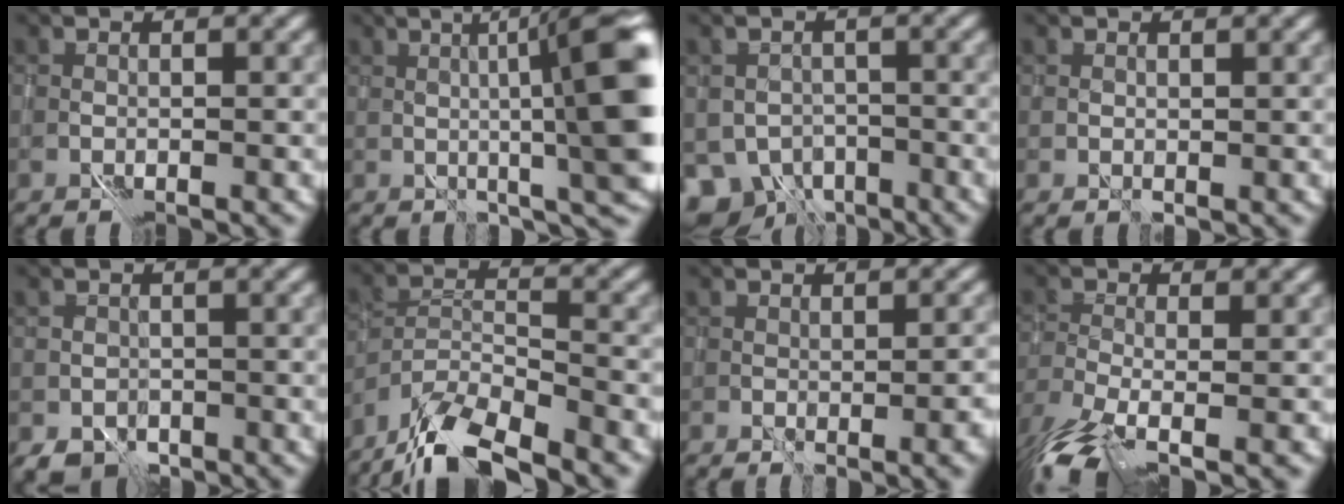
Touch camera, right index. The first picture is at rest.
{"total": 10.8, "force": [2.4, 1.6, 10.4], "torque": [-0.123, 0.021, 0.042]}
{"total": 4.6, "force": [-2.4, 3.6, 1.8], "torque": [-0.019, -0.015, -0.036]}
{"total": 1.3, "force": [1.3, 0.0, -0.2], "torque": [0.005, 0.005, 0.025]}
{"total": 2.0, "force": [-0.9, 1.6, 0.8], "torque": [-0.004, -0.001, -0.015]}
{"total": 8.3, "force": [-6.8, 1.8, 4.3], "torque": [-0.075, 0.005, -0.120]}
{"total": 2.6, "force": [0.1, 0.6, 2.5], "torque": [-0.027, 0.003, 0.014]}
{"total": 6.8, "force": [-4.1, 2.2, 5.0], "torque": [-0.099, -0.030, -0.073]}